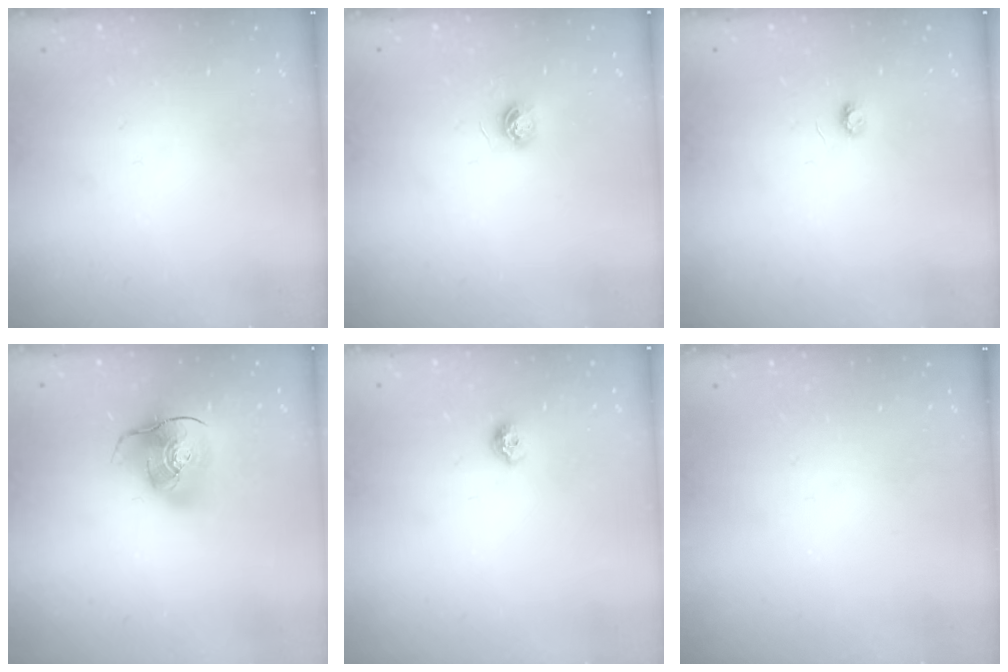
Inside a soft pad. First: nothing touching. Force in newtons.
{"total": 4.2, "press": 4.2, "slide": 0.4}
{"total": 3.2, "press": 3.2, "slide": 0.3}
{"total": 14.0, "press": 13.8, "slide": 2.3}
{"total": 6.4, "press": 6.3, "slide": 0.9}
{"total": 0.0}